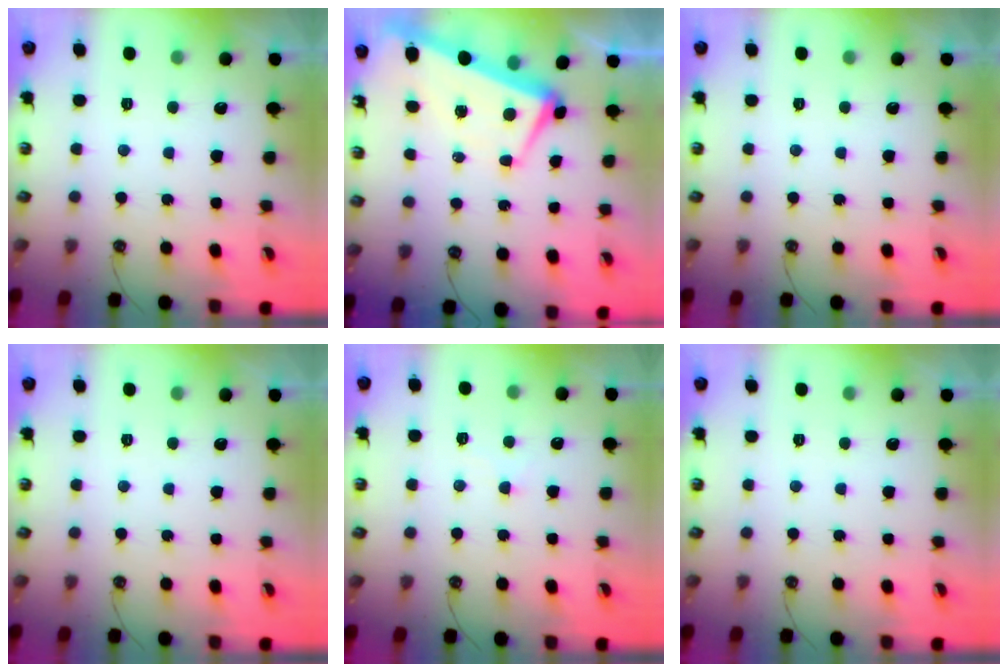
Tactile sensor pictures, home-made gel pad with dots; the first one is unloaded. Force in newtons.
{"total": 1.6, "press": 1.4, "slide": 0.9}
{"total": 0.0}
{"total": 0.0}
{"total": 1.3, "press": 1.2, "slide": 0.3}
{"total": 0.0}